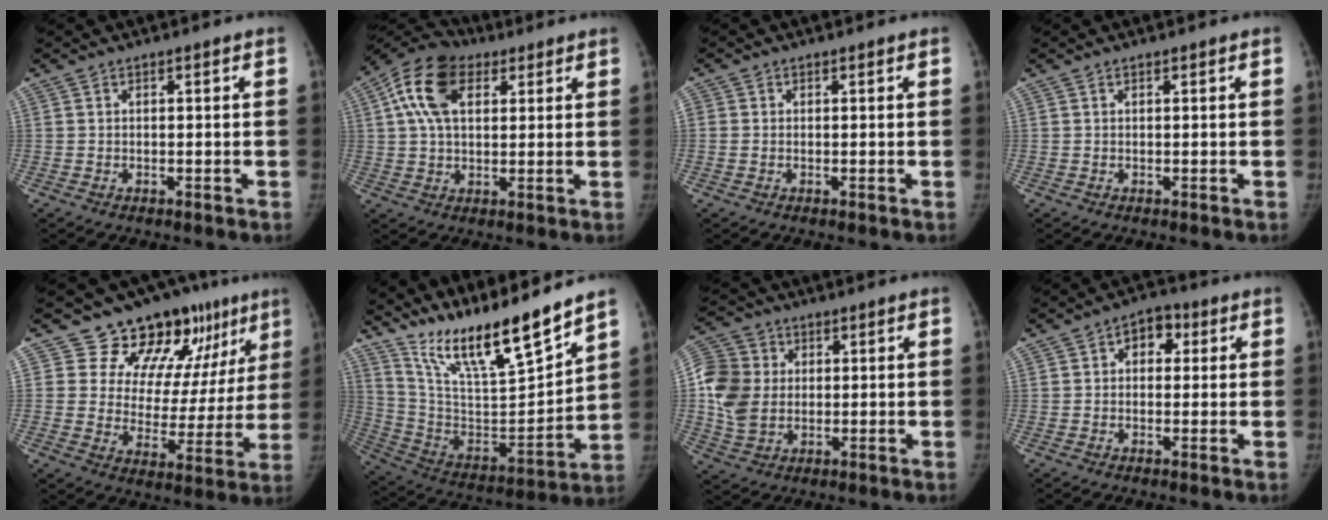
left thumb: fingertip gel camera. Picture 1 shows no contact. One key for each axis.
{"total": 12.2, "fx": 4.1, "fy": 7.9, "fz": 8.4, "tx": -0.147, "ty": 0.021, "tz": 0.063}
{"total": 0.9, "fx": -0.1, "fy": 0.8, "fz": 0.5, "tx": -0.007, "ty": 0.001, "tz": -0.002}
{"total": 0.0}
{"total": 17.2, "fx": 11.7, "fy": 9.8, "fz": 8.1, "tx": -0.034, "ty": -0.056, "tz": 0.153}
{"total": 20.1, "fx": 16.7, "fy": 2.4, "fz": 10.9, "tx": -0.161, "ty": -0.098, "tz": 0.306}
{"total": 11.4, "fx": 0.7, "fy": 9.5, "fz": 6.4, "tx": -0.121, "ty": 0.004, "tz": 0.010}
{"total": 5.1, "fx": 1.4, "fy": 3.7, "fz": 3.2, "tx": -0.014, "ty": 0.008, "tz": 0.009}